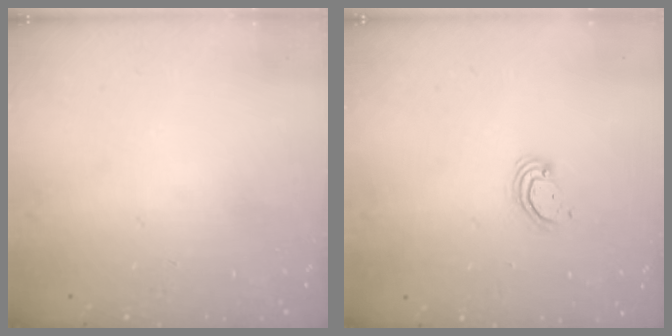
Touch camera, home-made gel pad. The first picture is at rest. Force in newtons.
{"total": 4.2, "press": 4.2, "slide": 0.4}